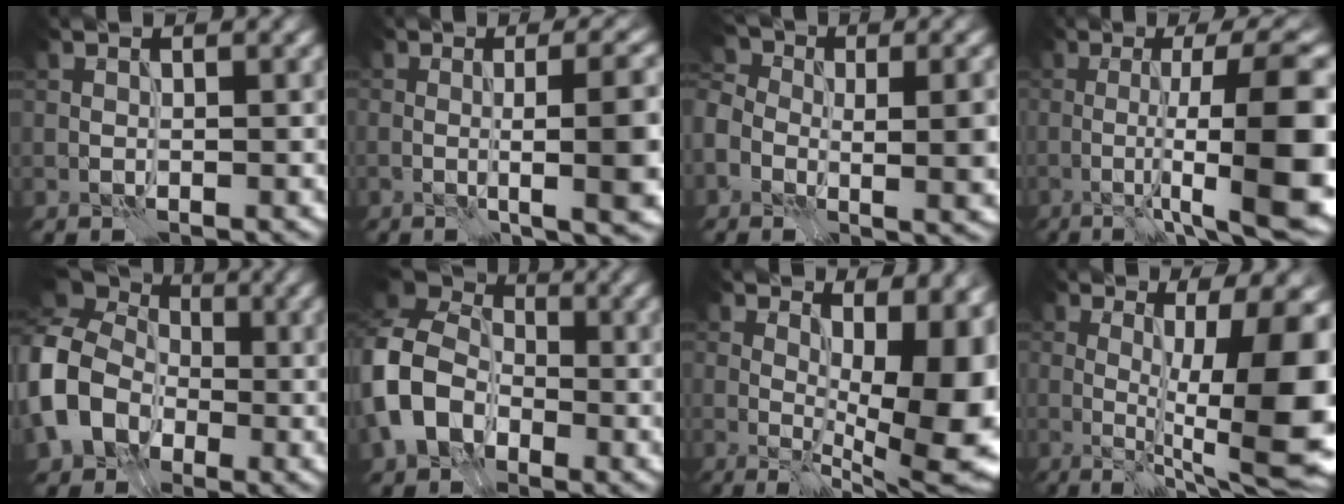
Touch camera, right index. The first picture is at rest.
{"total": 9.8, "force": [-0.7, 2.9, 9.3], "torque": [-0.089, 0.012, -0.002]}
{"total": 10.3, "force": [-1.7, 6.3, 8.0], "torque": [-0.118, -0.007, -0.015]}
{"total": 12.3, "force": [-1.6, 3.1, 11.8], "torque": [-0.143, 0.008, -0.021]}
{"total": 10.0, "force": [-1.6, 8.4, 5.1], "torque": [-0.115, -0.012, -0.046]}
{"total": 9.9, "force": [-3.1, 7.7, 5.3], "torque": [-0.132, -0.016, -0.063]}
{"total": 14.7, "force": [1.5, 5.8, 13.4], "torque": [-0.137, 0.000, 0.049]}
{"total": 12.1, "force": [-0.8, 2.9, 11.8], "torque": [-0.157, -0.003, -0.012]}